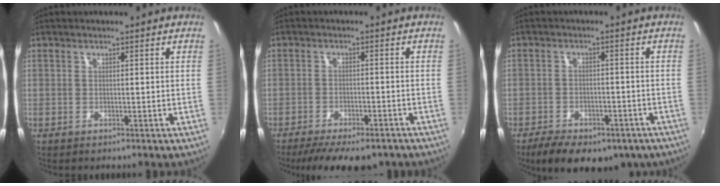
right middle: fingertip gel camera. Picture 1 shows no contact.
{"total": 12.7, "force": [-9.9, 4.1, 6.9], "torque": [-0.141, -0.036, -0.146]}
{"total": 14.1, "force": [-9.7, 6.9, 7.5], "torque": [-0.161, -0.017, -0.129]}